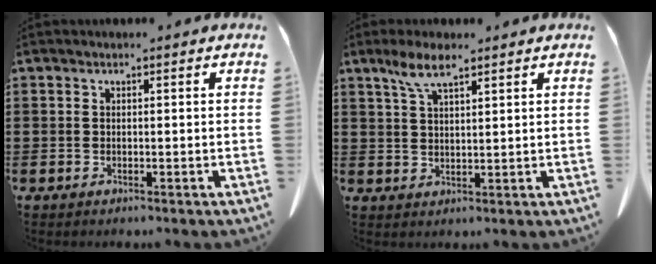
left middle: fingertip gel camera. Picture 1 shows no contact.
{"total": 5.1, "force": [3.2, 1.2, 3.7], "torque": [-0.081, 0.003, 0.058]}